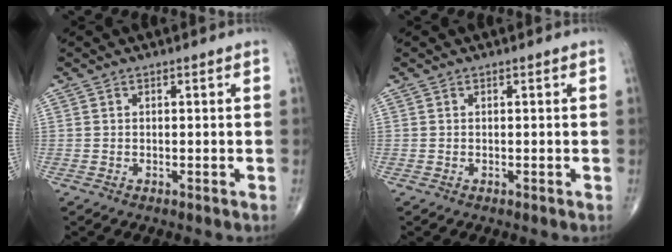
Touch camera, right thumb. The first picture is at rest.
{"total": 0.0}